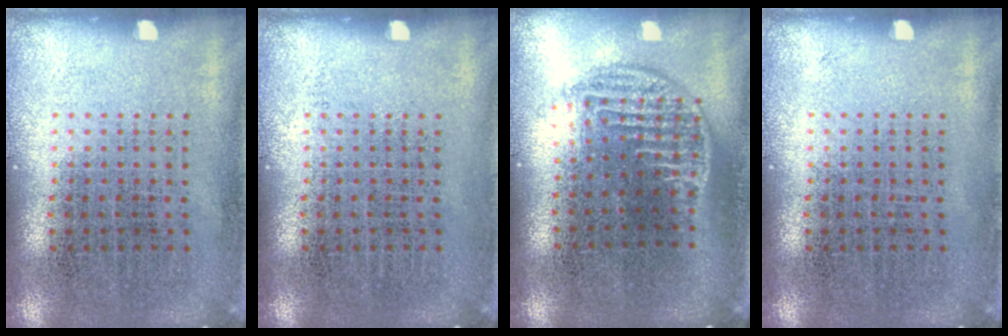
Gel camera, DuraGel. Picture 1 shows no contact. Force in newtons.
{"total": 0.0}
{"total": 1.3, "press": 1.1, "slide": 0.7}
{"total": 0.0}